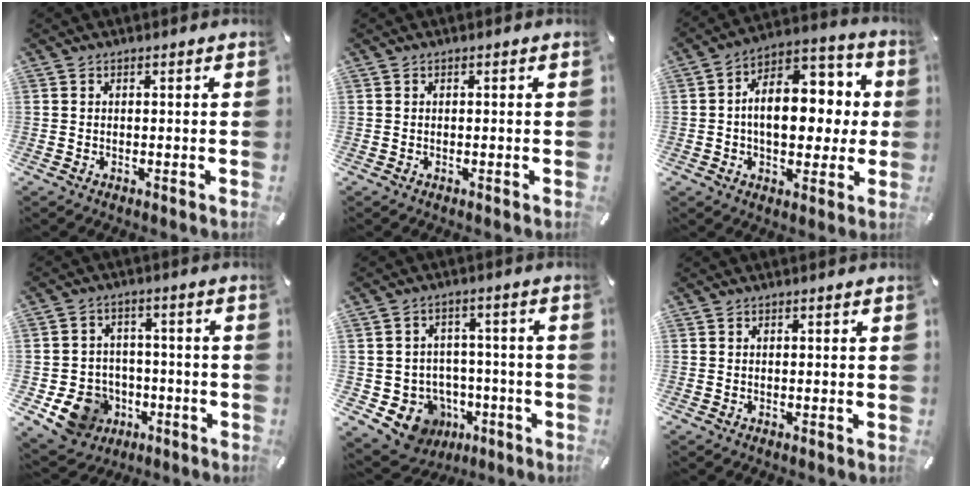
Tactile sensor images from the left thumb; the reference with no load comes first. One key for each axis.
{"total": 0.0}
{"total": 15.4, "fx": 0.7, "fy": 10.5, "fz": 11.3, "tx": -0.150, "ty": -0.003, "tz": 0.016}
{"total": 11.0, "fx": -4.3, "fy": 9.5, "fz": 3.6, "tx": -0.073, "ty": 0.030, "tz": -0.069}
{"total": 10.0, "fx": -3.9, "fy": 8.9, "fz": 2.6, "tx": -0.027, "ty": 0.025, "tz": -0.056}
{"total": 0.0}